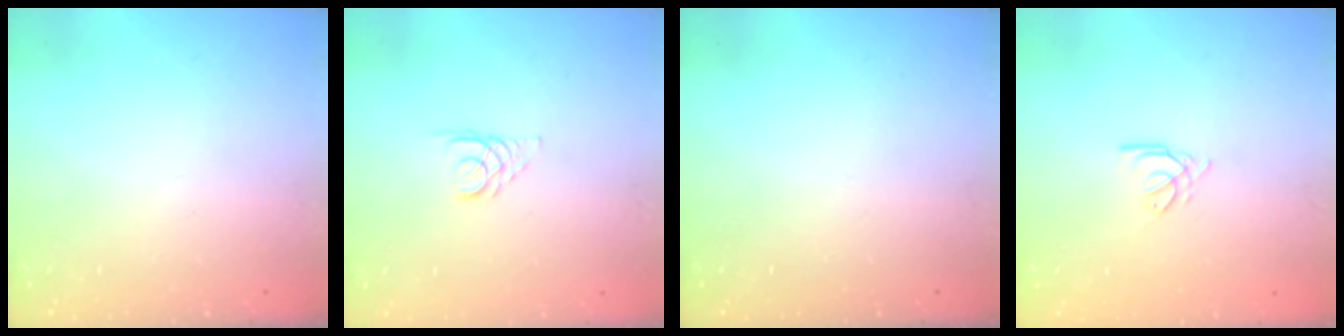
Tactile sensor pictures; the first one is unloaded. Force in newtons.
{"total": 2.6, "press": 2.6, "slide": 0.2}
{"total": 0.0}
{"total": 2.6, "press": 2.6, "slide": 0.1}